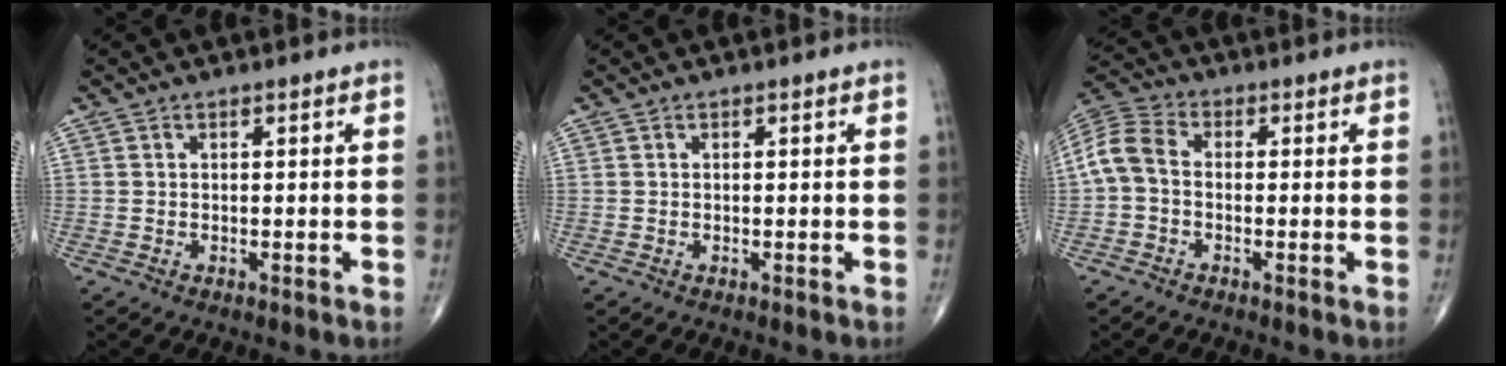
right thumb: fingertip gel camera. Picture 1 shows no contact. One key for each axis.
{"total": 0.0}
{"total": 6.9, "fx": -0.7, "fy": 4.6, "fz": 5.1, "tx": -0.103, "ty": 0.020, "tz": -0.030}